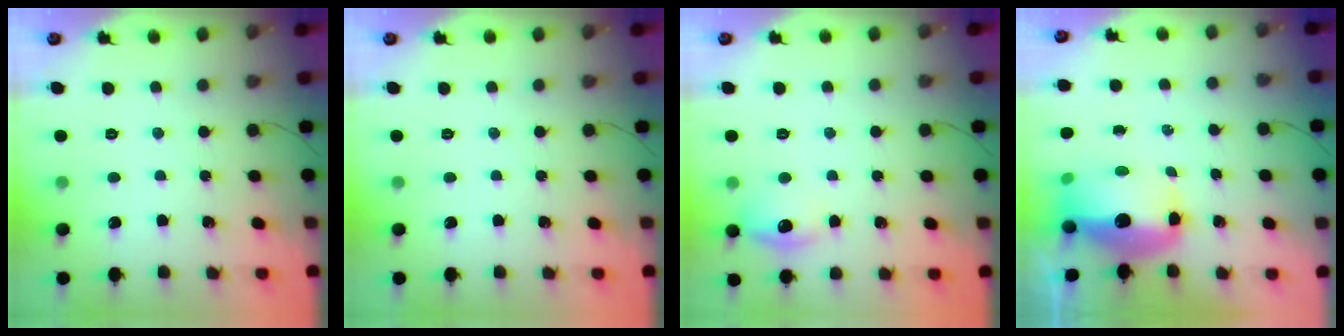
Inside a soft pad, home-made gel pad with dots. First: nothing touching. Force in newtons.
{"total": 0.0}
{"total": 9.4, "press": 9.4, "slide": 0.5}
{"total": 13.8, "press": 13.4, "slide": 3.2}